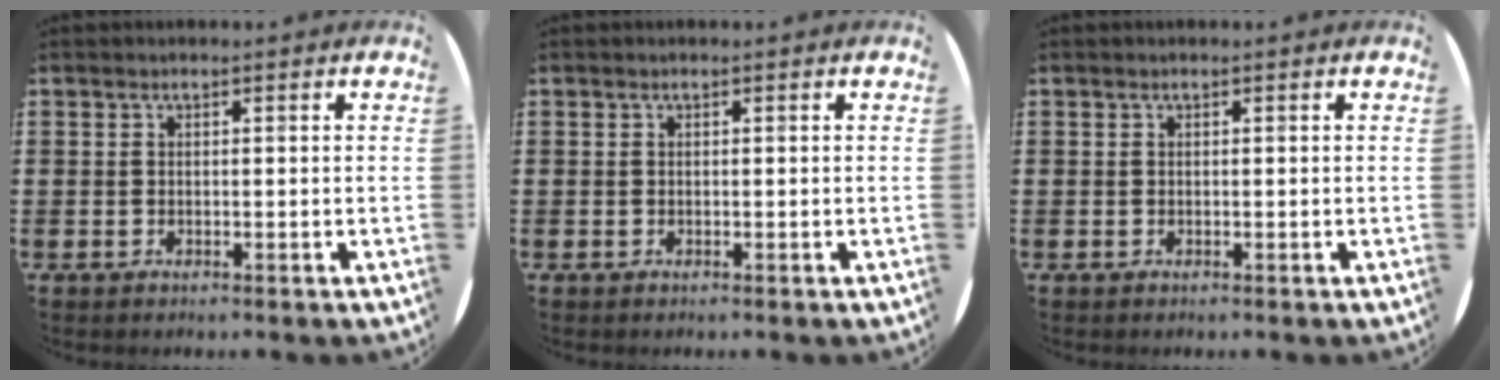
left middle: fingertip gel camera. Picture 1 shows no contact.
{"total": 0.0}
{"total": 0.0}